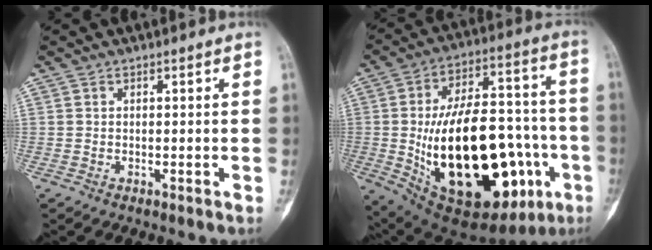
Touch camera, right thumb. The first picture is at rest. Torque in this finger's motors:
{"motor_torque": [0.18, 1.68, 2.77, 0.00, 0.62]}